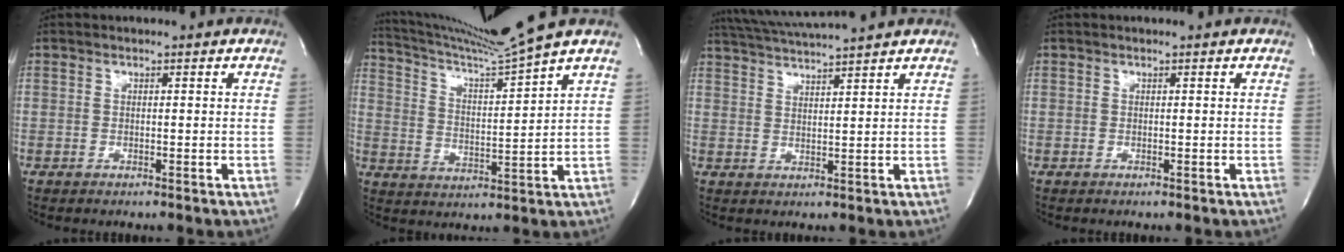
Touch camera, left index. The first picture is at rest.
{"total": 12.4, "force": [10.9, -3.4, 4.7], "torque": [-0.092, -0.029, 0.192]}
{"total": 8.9, "force": [8.2, -1.3, 3.3], "torque": [-0.066, 0.017, 0.133]}
{"total": 0.0}